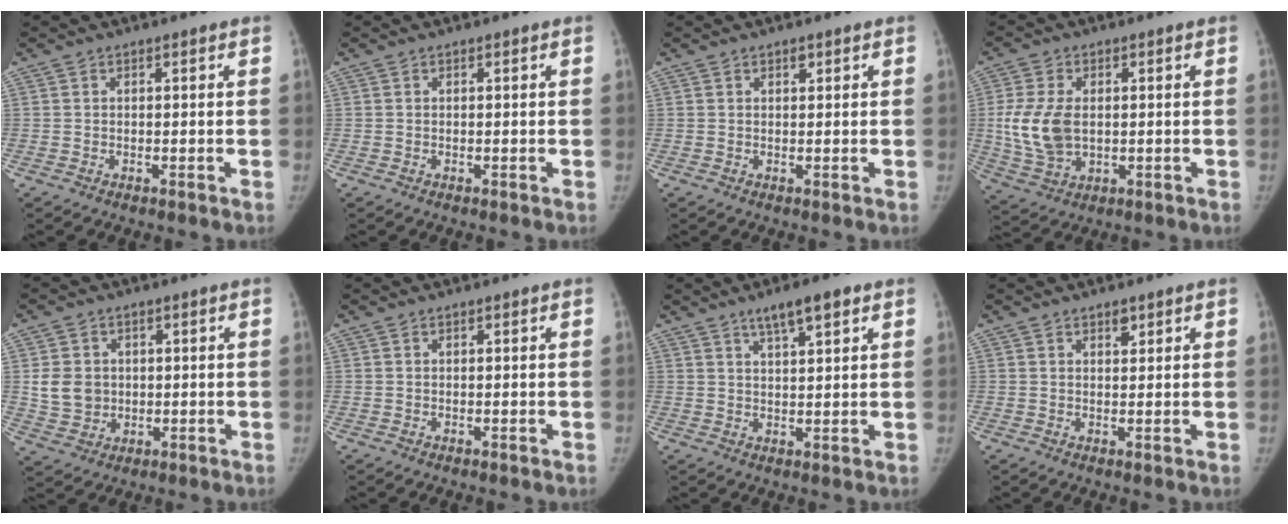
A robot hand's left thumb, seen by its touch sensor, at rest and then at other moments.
{"total": 0.0}
{"total": 0.8, "force": [0.5, 0.4, 0.5], "torque": [-0.003, -0.002, 0.006]}
{"total": 10.2, "force": [0.4, 6.6, 7.8], "torque": [-0.158, -0.004, 0.017]}
{"total": 6.6, "force": [0.6, 5.7, 3.1], "torque": [-0.034, -0.004, 0.020]}
{"total": 0.0}
{"total": 6.0, "force": [3.7, 1.3, 4.5], "torque": [-0.069, -0.011, 0.063]}
{"total": 1.5, "force": [1.0, 0.8, 0.8], "torque": [-0.002, -0.006, 0.014]}